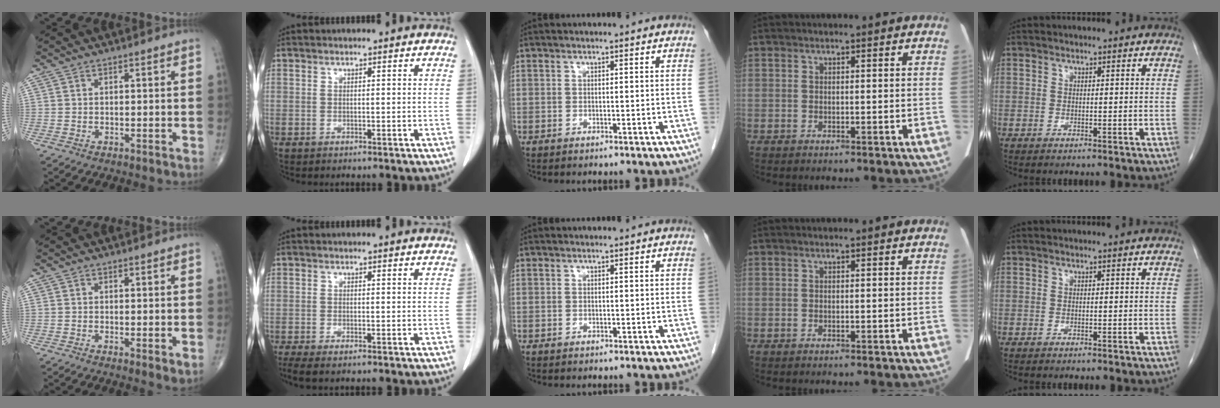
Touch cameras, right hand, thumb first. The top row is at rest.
{"thumb": {"total": 2.2, "force": [0.1, 0.8, 2.1], "torque": [-0.034, -0.010, -0.001]}, "index": {"total": 3.7, "force": [-2.6, 0.8, 2.5], "torque": [-0.048, -0.008, -0.044]}}